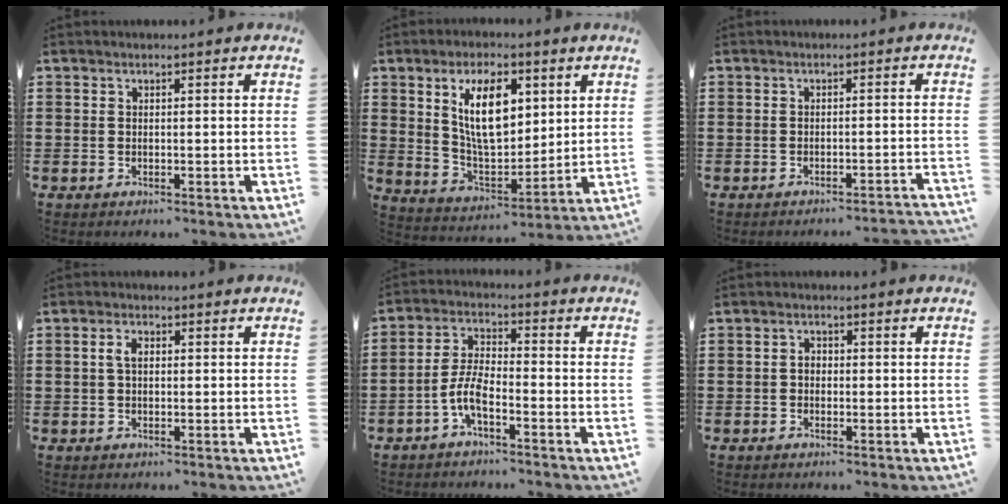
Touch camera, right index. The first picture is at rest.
{"total": 11.1, "force": [3.9, 5.5, 8.8], "torque": [-0.167, 0.005, 0.064]}
{"total": 1.4, "force": [-1.3, -0.2, 0.6], "torque": [-0.010, -0.001, -0.025]}
{"total": 2.2, "force": [0.4, 1.2, 1.8], "torque": [-0.039, 0.008, 0.005]}
{"total": 5.6, "force": [-2.8, 1.4, 4.6], "torque": [-0.115, -0.009, -0.058]}
{"total": 1.3, "force": [-0.2, 0.9, 0.9], "torque": [-0.018, 0.004, -0.004]}